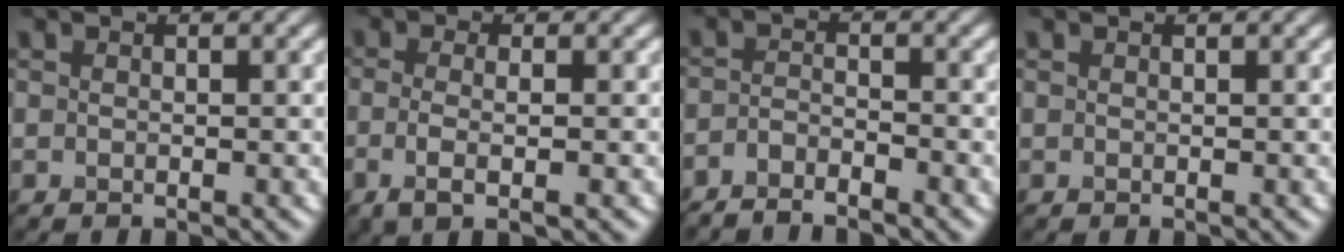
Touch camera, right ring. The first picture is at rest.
{"total": 3.5, "force": [-0.7, 1.2, 3.3], "torque": [-0.059, -0.009, -0.016]}
{"total": 2.5, "force": [-2.2, 0.4, 1.1], "torque": [-0.017, -0.002, -0.046]}
{"total": 0.0}